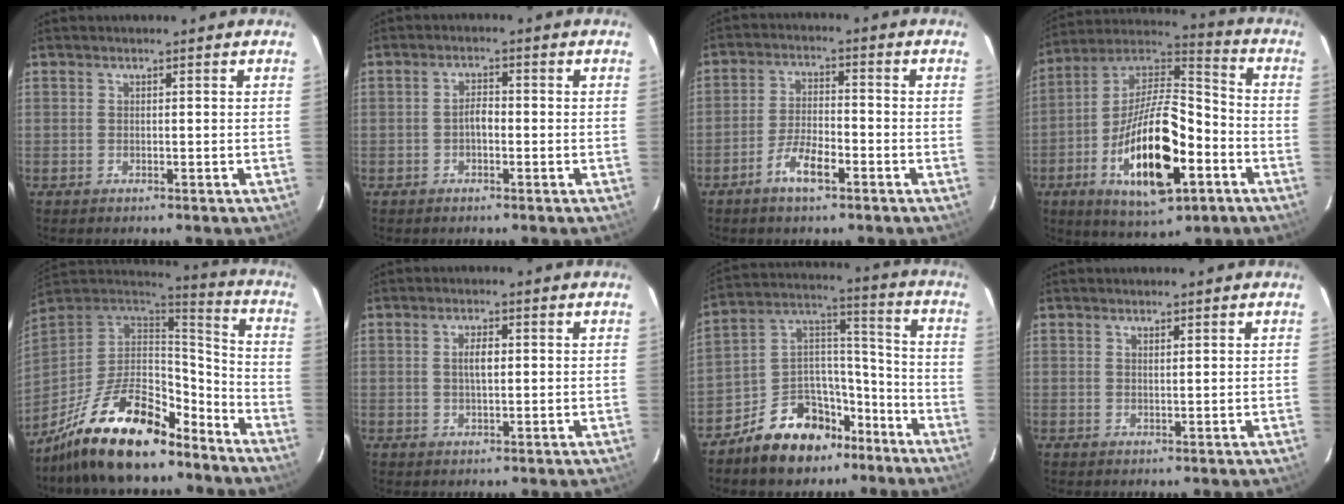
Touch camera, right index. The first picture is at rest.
{"total": 2.1, "force": [-0.8, 1.1, 1.6], "torque": [-0.032, 0.008, -0.017]}
{"total": 6.5, "force": [-4.0, 1.9, 4.7], "torque": [-0.103, 0.001, -0.074]}
{"total": 21.0, "force": [-8.0, 7.8, 17.8], "torque": [-0.339, -0.012, -0.134]}
{"total": 23.5, "force": [-16.7, 8.9, 13.9], "torque": [-0.269, -0.010, -0.274]}
{"total": 3.0, "force": [0.3, 1.2, 2.7], "torque": [-0.050, 0.002, 0.006]}
{"total": 15.5, "force": [-10.1, 9.6, 6.9], "torque": [-0.138, 0.066, -0.148]}
{"total": 0.9, "force": [0.6, 0.3, 0.6], "torque": [-0.010, 0.002, 0.011]}